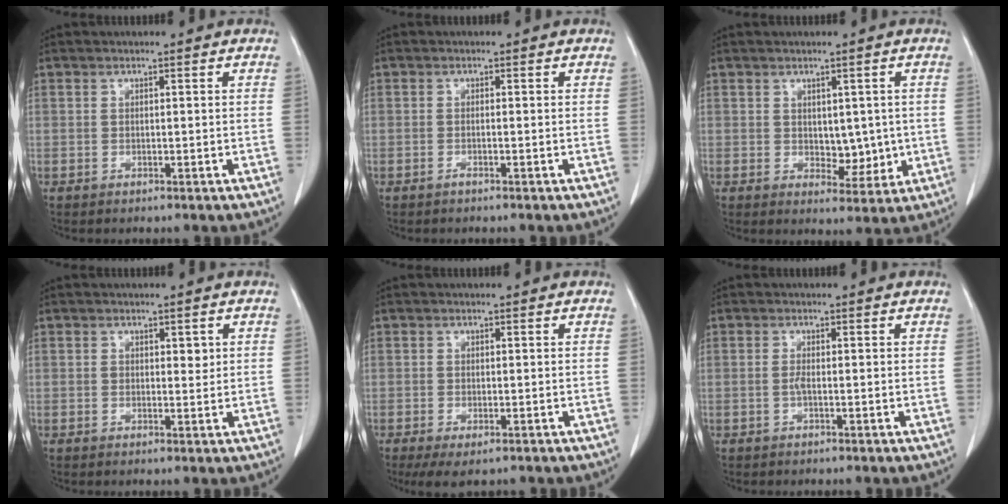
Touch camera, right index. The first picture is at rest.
{"total": 0.7, "force": [-0.5, -0.2, 0.5], "torque": [-0.008, 0.002, -0.009]}
{"total": 4.5, "force": [0.1, 2.7, 3.6], "torque": [-0.041, -0.005, 0.013]}
{"total": 1.7, "force": [0.6, 1.1, 1.1], "torque": [-0.013, 0.001, 0.010]}
{"total": 4.7, "force": [-3.2, 1.5, 3.1], "torque": [-0.047, -0.013, -0.049]}
{"total": 0.9, "force": [-0.2, 0.0, 0.8], "torque": [-0.017, 0.002, -0.004]}